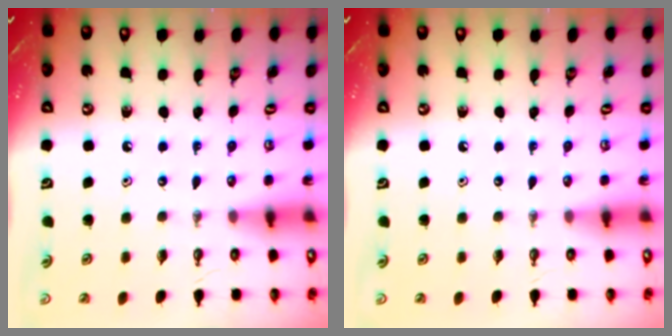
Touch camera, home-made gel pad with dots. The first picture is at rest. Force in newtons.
{"total": 0.0}